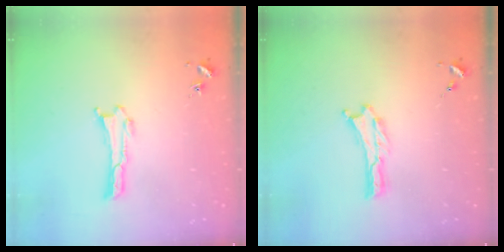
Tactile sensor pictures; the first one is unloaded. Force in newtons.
{"total": 0.0}